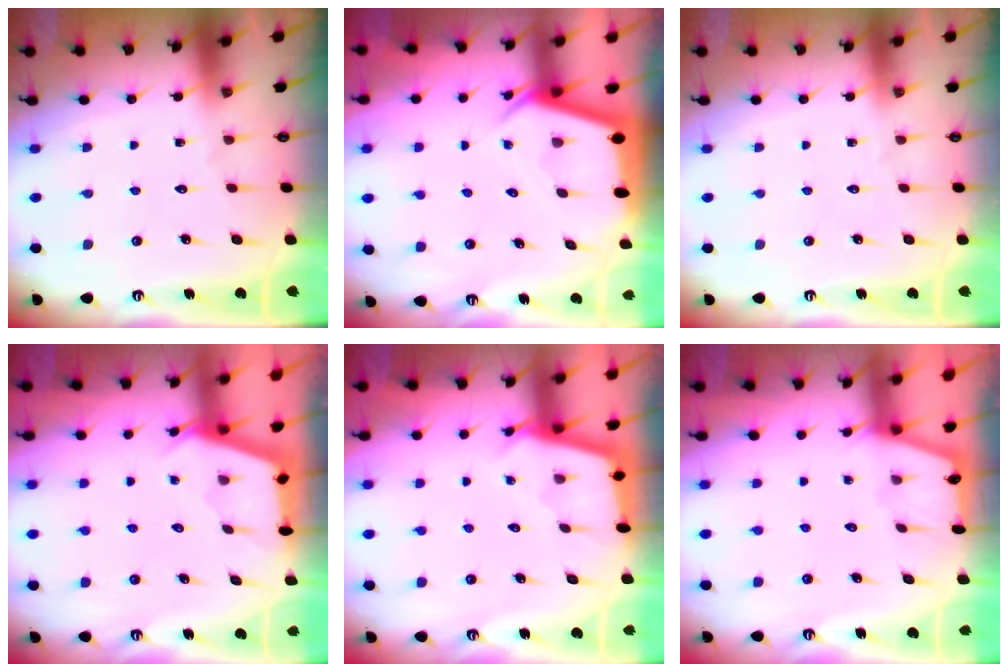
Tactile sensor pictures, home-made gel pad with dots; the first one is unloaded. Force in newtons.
{"total": 2.8, "press": 2.8, "slide": 0.2}
{"total": 0.0}
{"total": 2.6, "press": 2.6, "slide": 0.3}
{"total": 2.8, "press": 2.7, "slide": 0.3}
{"total": 1.0, "press": 1.0, "slide": 0.2}